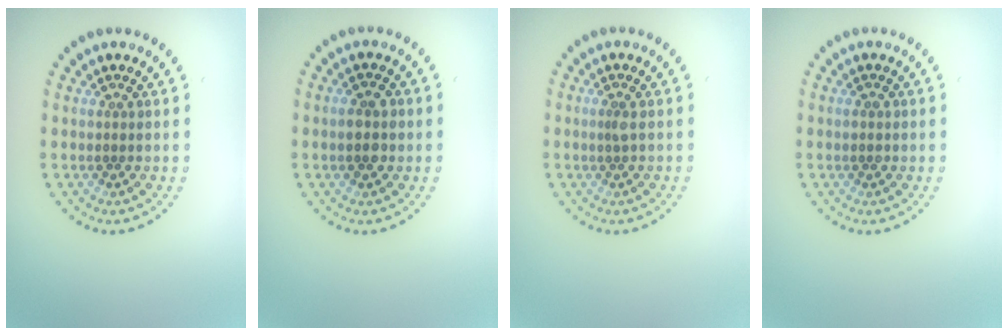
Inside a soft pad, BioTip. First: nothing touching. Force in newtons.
{"total": 2.0, "press": 2.0, "slide": 0.2}
{"total": 0.8, "press": 0.5, "slide": 0.6}
{"total": 0.7, "press": 0.7, "slide": 0.1}